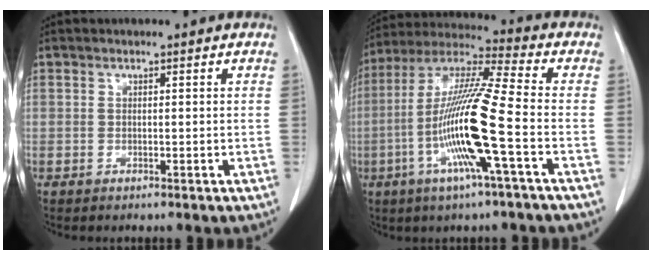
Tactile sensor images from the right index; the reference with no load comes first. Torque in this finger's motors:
{"motor_torque": [2.14, 0.00, 1.05, 0.21]}